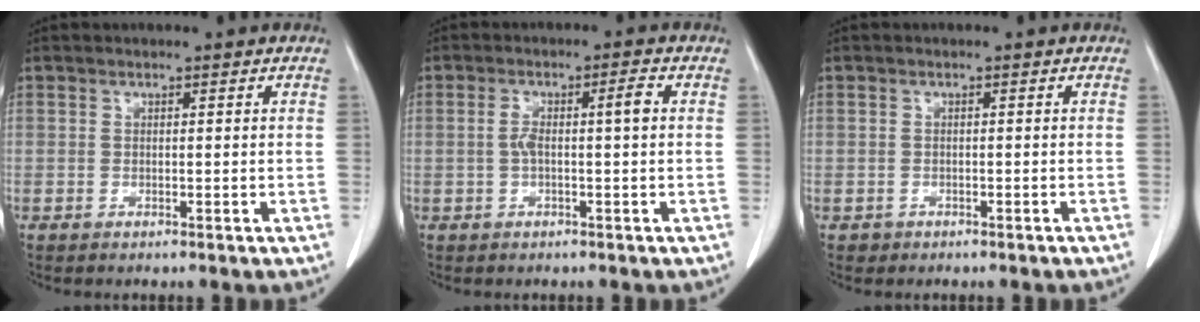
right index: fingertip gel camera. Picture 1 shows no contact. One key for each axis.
{"total": 4.2, "fx": 0.1, "fy": 0.4, "fz": 4.1, "tx": -0.082, "ty": 0.017, "tz": 0.004}
{"total": 1.1, "fx": -0.6, "fy": 0.9, "fz": -0.1, "tx": -0.002, "ty": 0.006, "tz": -0.008}